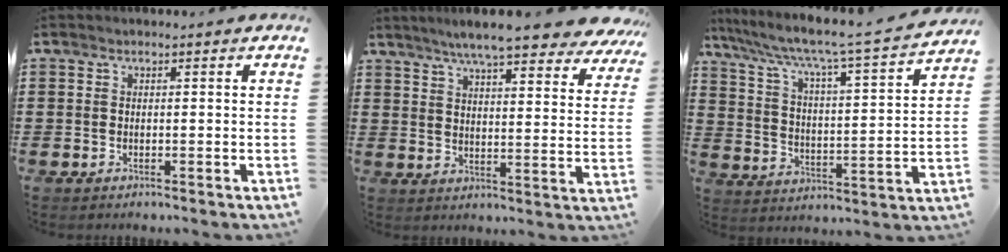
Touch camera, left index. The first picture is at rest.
{"total": 8.7, "force": [7.5, 0.2, 4.4], "torque": [-0.095, -0.036, 0.129]}
{"total": 5.4, "force": [4.5, -0.2, 3.0], "torque": [-0.083, -0.050, 0.063]}